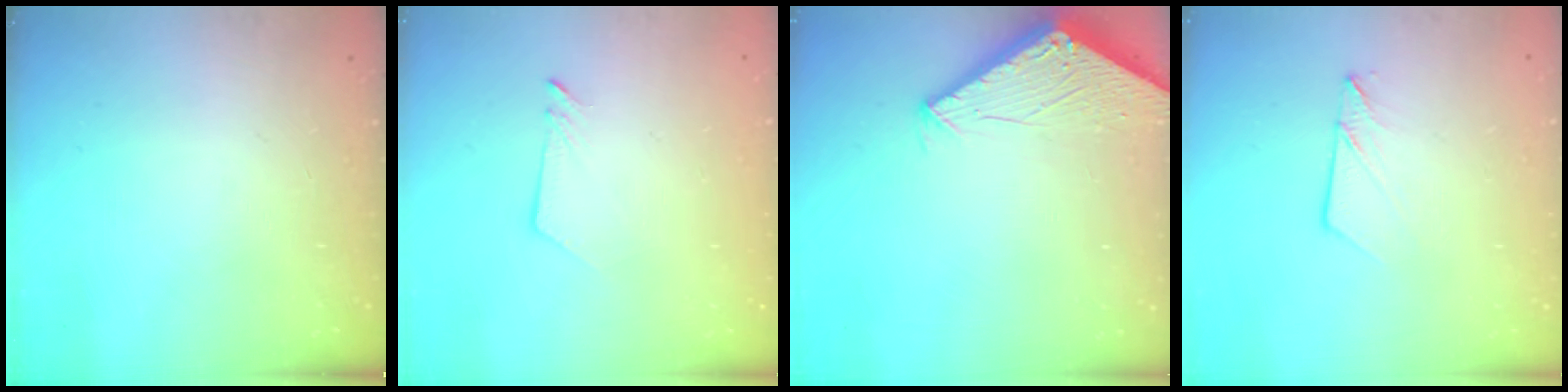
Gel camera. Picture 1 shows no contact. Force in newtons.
{"total": 2.6, "press": 2.6, "slide": 0.3}
{"total": 2.8, "press": 2.8, "slide": 0.2}
{"total": 5.8, "press": 5.8, "slide": 0.7}